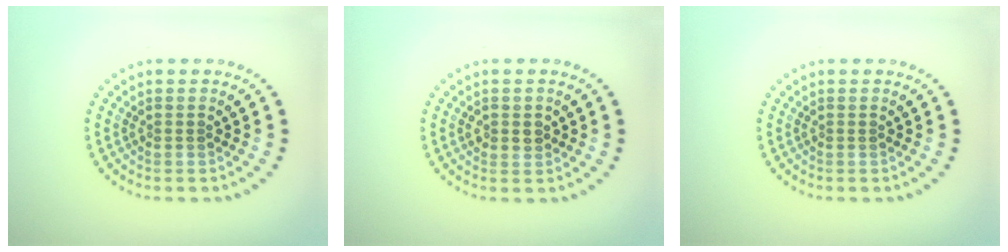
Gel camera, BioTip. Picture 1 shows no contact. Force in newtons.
{"total": 1.4, "press": 1.3, "slide": 0.5}
{"total": 0.0}